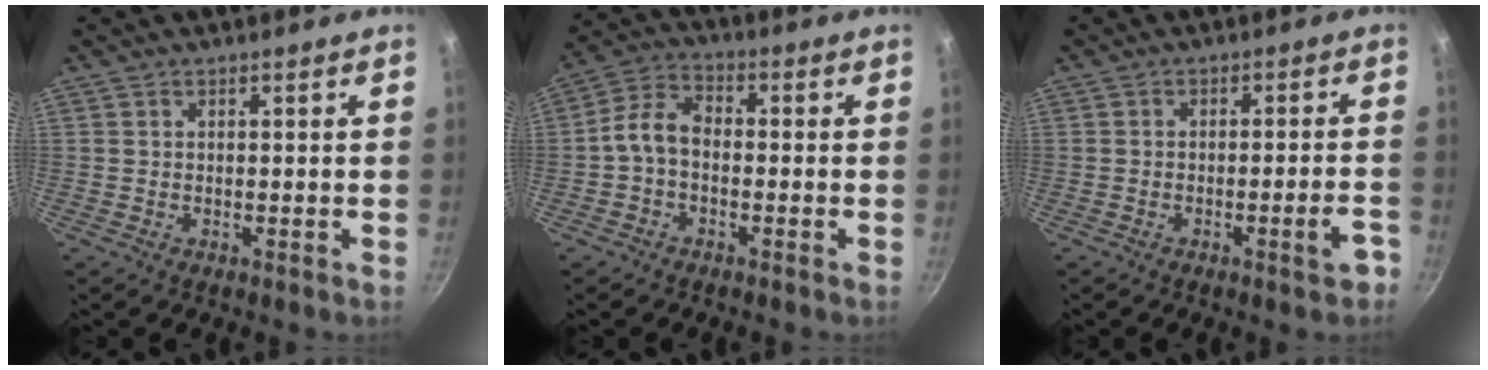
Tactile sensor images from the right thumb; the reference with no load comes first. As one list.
[{"total": 6.3, "force": [-1.4, 4.2, 4.4], "torque": [-0.083, 0.030, -0.040]}, {"total": 4.8, "force": [-2.5, 0.9, 3.9], "torque": [-0.040, 0.023, -0.029]}]